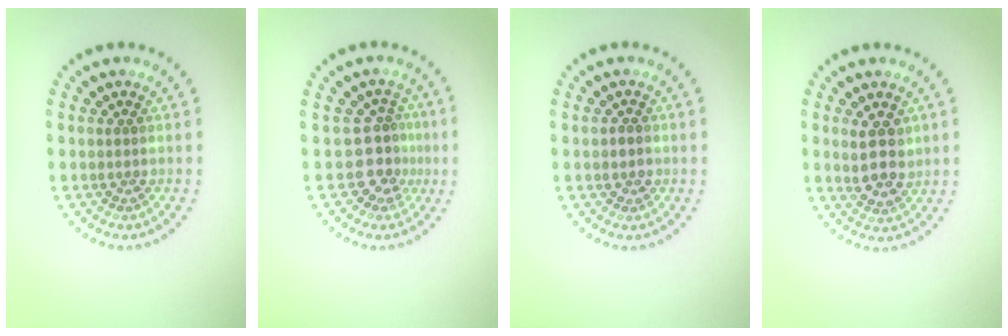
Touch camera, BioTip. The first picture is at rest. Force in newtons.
{"total": 2.8, "press": 2.1, "slide": 1.8}
{"total": 0.9, "press": 0.8, "slide": 0.4}
{"total": 3.3, "press": 3.1, "slide": 1.1}